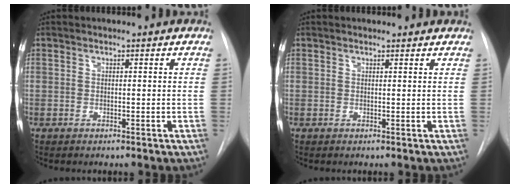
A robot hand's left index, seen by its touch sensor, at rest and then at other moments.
{"total": 1.9, "force": [1.8, 0.5, 0.3], "torque": [-0.011, 0.010, 0.017]}